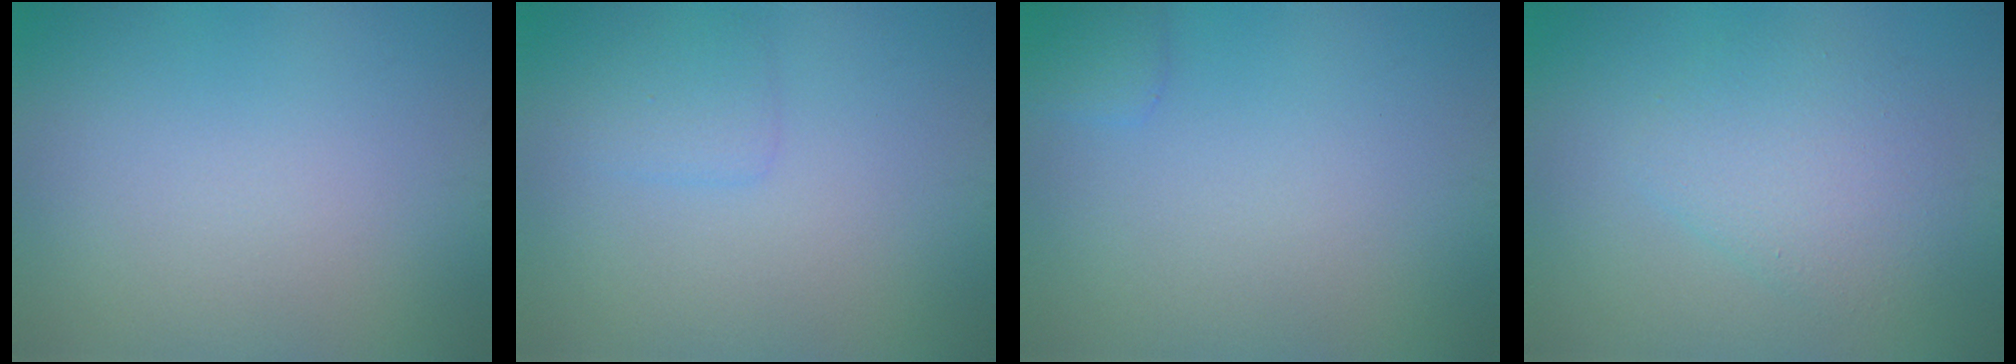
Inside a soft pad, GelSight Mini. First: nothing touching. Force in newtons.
{"total": 1.4, "press": 1.4, "slide": 0.1}
{"total": 1.3, "press": 1.3, "slide": 0.1}
{"total": 3.8, "press": 3.8, "slide": 0.1}